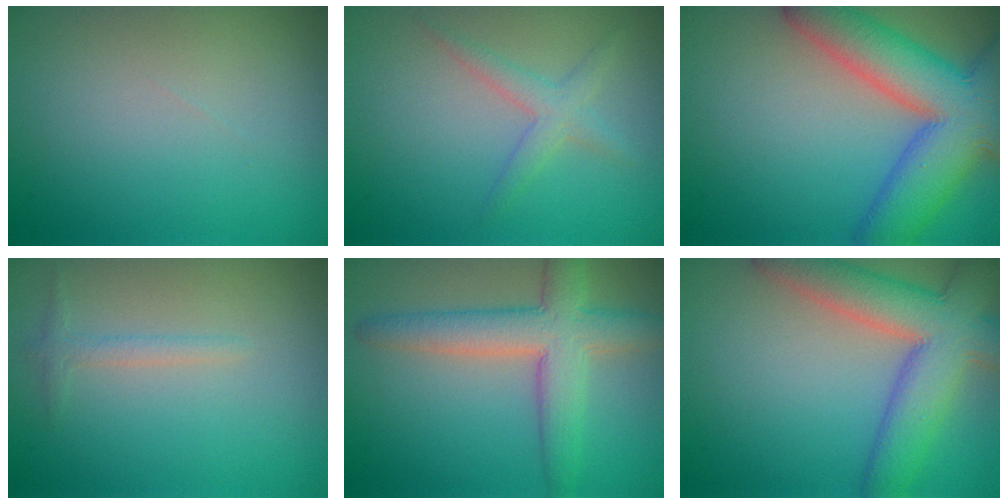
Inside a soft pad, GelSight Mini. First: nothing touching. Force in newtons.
{"total": 2.1, "press": 2.1, "slide": 0.1}
{"total": 10.4, "press": 10.4, "slide": 0.4}
{"total": 1.1, "press": 1.1, "slide": 0.1}
{"total": 6.1, "press": 6.1, "slide": 0.3}
{"total": 8.8, "press": 8.8, "slide": 0.6}